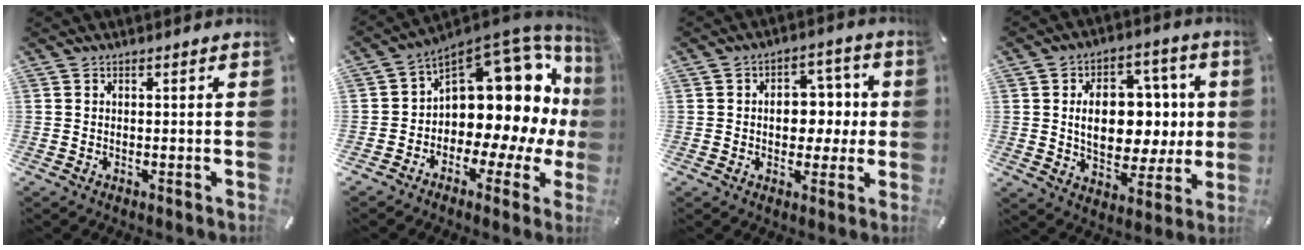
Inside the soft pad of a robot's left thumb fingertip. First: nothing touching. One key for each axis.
{"total": 17.0, "fx": 6.2, "fy": 10.8, "fz": 11.6, "tx": -0.152, "ty": -0.078, "tz": 0.111}
{"total": 8.9, "fx": 0.1, "fy": 7.0, "fz": 5.4, "tx": -0.064, "ty": 0.006, "tz": 0.000}
{"total": 14.8, "fx": 1.4, "fy": 10.9, "fz": 9.9, "tx": -0.151, "ty": 0.003, "tz": 0.032}